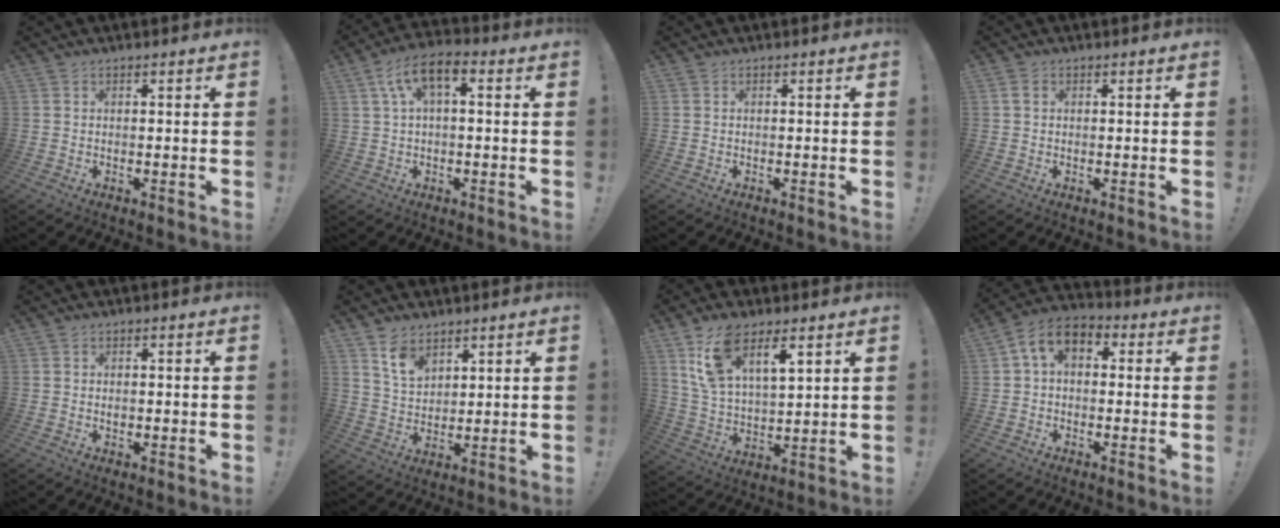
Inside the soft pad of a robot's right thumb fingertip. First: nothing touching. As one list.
[{"total": 8.5, "force": [2.4, 3.7, 7.3], "torque": [-0.139, 0.002, 0.046]}, {"total": 0.0}, {"total": 1.5, "force": [0.4, 1.1, 0.9], "torque": [-0.011, 0.002, 0.006]}, {"total": 0.8, "force": [-0.2, 0.6, 0.5], "torque": [-0.002, -0.001, -0.004]}, {"total": 8.1, "force": [5.5, 4.8, 3.4], "torque": [-0.058, -0.031, 0.105]}, {"total": 13.3, "force": [8.3, 5.9, 8.6], "torque": [-0.157, -0.034, 0.153]}, {"total": 7.9, "force": [1.8, 5.1, 5.7], "torque": [-0.112, 0.007, 0.040]}]